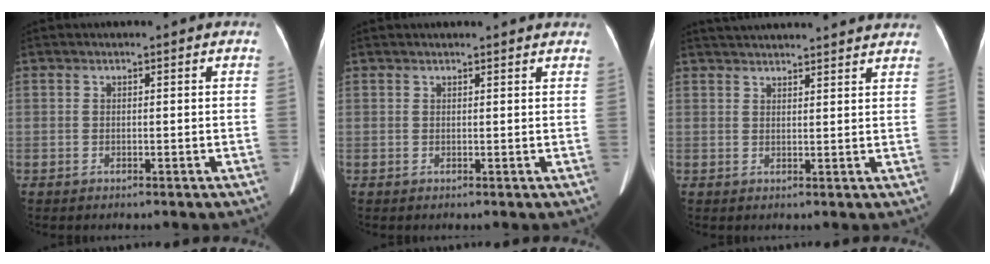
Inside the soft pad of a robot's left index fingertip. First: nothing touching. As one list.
[{"total": 4.9, "force": [4.7, 0.5, 1.4], "torque": [-0.015, 0.023, 0.046]}, {"total": 16.3, "force": [15.5, 1.4, 5.0], "torque": [-0.075, 0.031, 0.202]}]